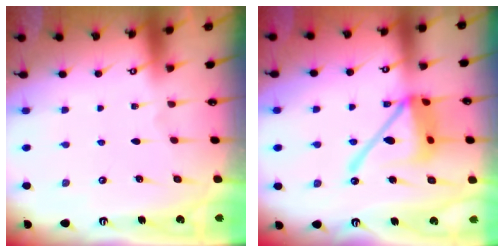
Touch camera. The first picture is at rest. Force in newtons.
{"total": 16.9, "press": 16.8, "slide": 1.7}